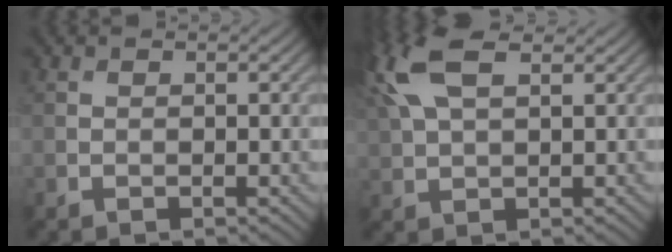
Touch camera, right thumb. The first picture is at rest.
{"total": 9.9, "force": [4.6, 4.4, 7.6], "torque": [-0.209, 0.031, 0.083]}